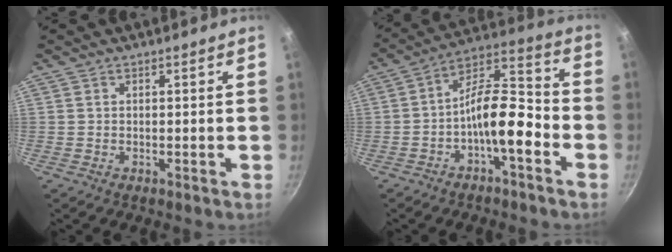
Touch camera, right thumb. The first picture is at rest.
{"total": 12.2, "force": [-4.5, 4.5, 10.4], "torque": [-0.154, 0.058, -0.083]}